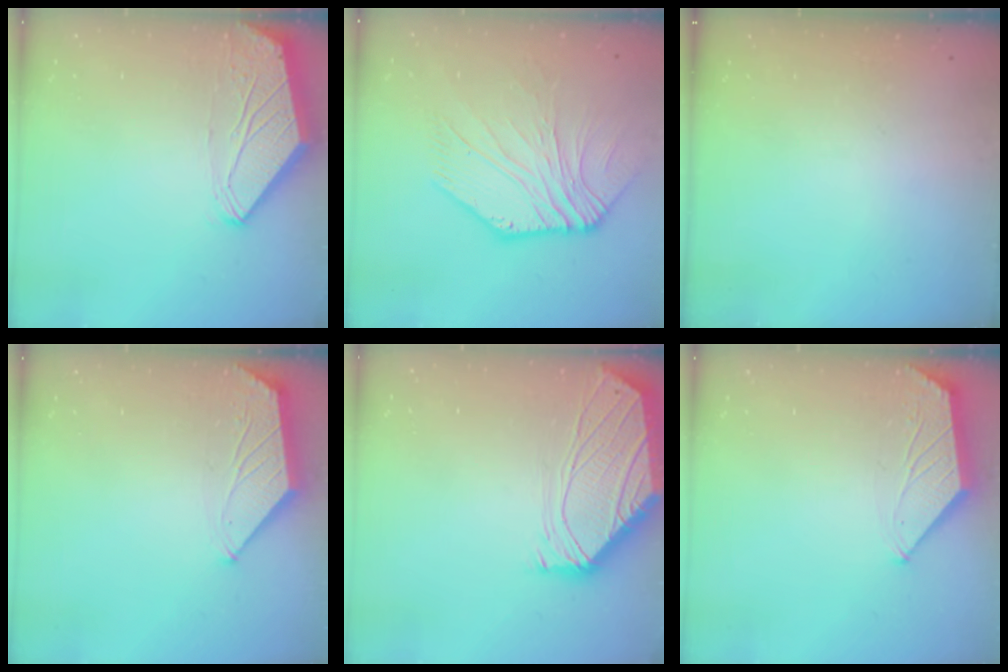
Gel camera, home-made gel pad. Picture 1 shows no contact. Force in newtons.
{"total": 7.6, "press": 7.6, "slide": 1.1}
{"total": 0.0}
{"total": 1.1, "press": 1.1, "slide": 0.2}
{"total": 0.5, "press": 0.4, "slide": 0.3}
{"total": 1.8, "press": 1.8, "slide": 0.2}